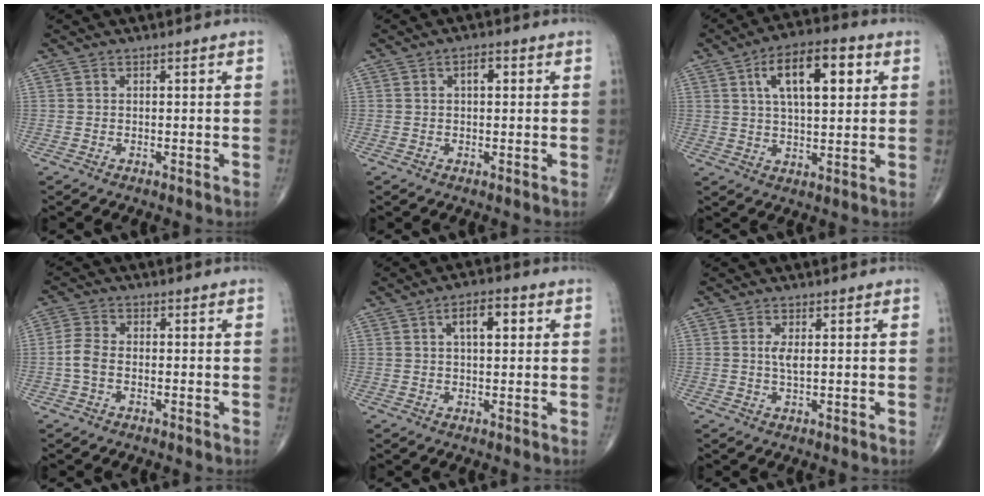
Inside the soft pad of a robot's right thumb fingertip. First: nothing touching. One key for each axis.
{"total": 2.3, "fx": 0.6, "fy": 1.1, "fz": 1.9, "tx": -0.029, "ty": 0.004, "tz": 0.007}
{"total": 13.4, "fx": 4.4, "fy": 5.8, "fz": 11.3, "tx": -0.167, "ty": 0.003, "tz": 0.068}
{"total": 4.0, "fx": -0.9, "fy": 2.5, "fz": 3.0, "tx": -0.071, "ty": 0.012, "tz": -0.024}
{"total": 5.8, "fx": 1.8, "fy": 2.6, "fz": 4.9, "tx": -0.066, "ty": 0.005, "tz": 0.025}
{"total": 2.4, "fx": 0.4, "fy": 0.7, "fz": 2.3, "tx": -0.048, "ty": -0.005, "tz": 0.010}